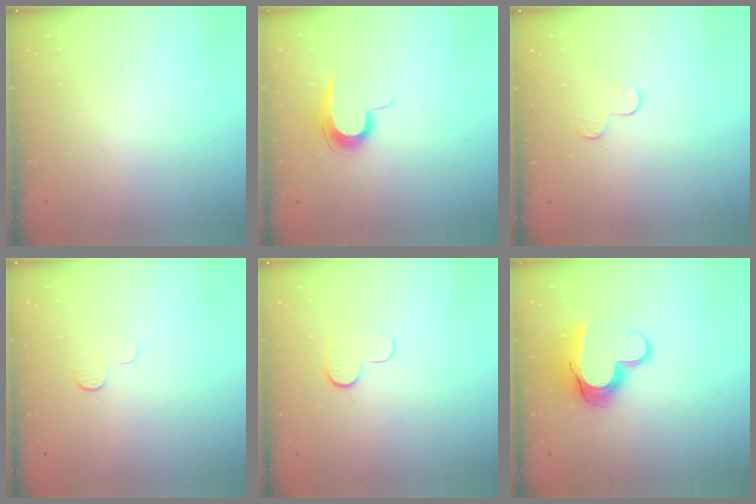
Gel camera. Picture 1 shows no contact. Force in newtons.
{"total": 8.9, "press": 8.9, "slide": 0.9}
{"total": 4.9, "press": 4.9, "slide": 0.4}
{"total": 4.0, "press": 4.0, "slide": 0.4}
{"total": 6.3, "press": 6.3, "slide": 0.5}
{"total": 11.8, "press": 11.8, "slide": 1.0}